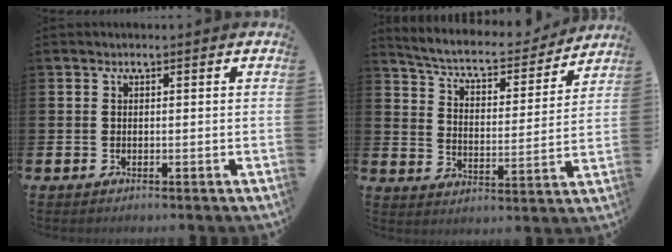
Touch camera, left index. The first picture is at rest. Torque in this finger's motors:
{"motor_torque": [0.97, -1.17, 0.16, 0.08]}